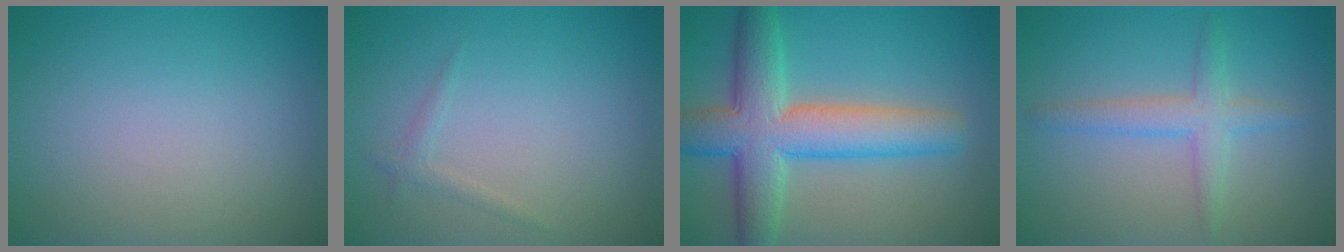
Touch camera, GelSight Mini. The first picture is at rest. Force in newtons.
{"total": 0.9, "press": 0.9, "slide": 0.0}
{"total": 8.4, "press": 8.4, "slide": 0.4}
{"total": 2.7, "press": 2.7, "slide": 0.2}